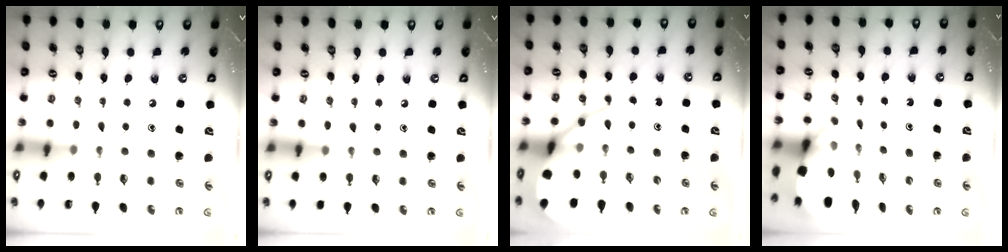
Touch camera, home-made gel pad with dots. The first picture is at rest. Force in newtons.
{"total": 4.0, "press": 4.0, "slide": 0.6}
{"total": 11.3, "press": 11.3, "slide": 1.0}
{"total": 3.7, "press": 3.7, "slide": 0.2}